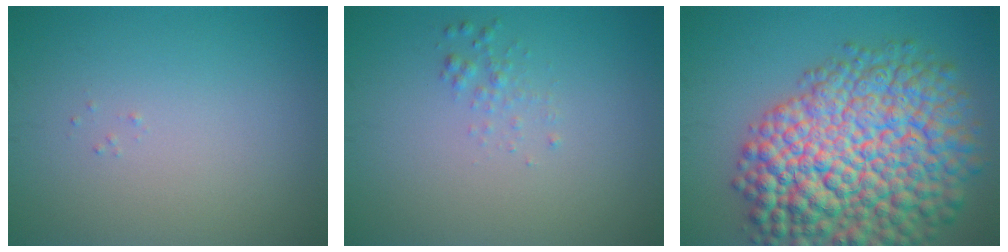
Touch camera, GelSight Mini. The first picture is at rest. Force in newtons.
{"total": 1.0, "press": 1.0, "slide": 0.0}
{"total": 15.1, "press": 15.1, "slide": 0.6}